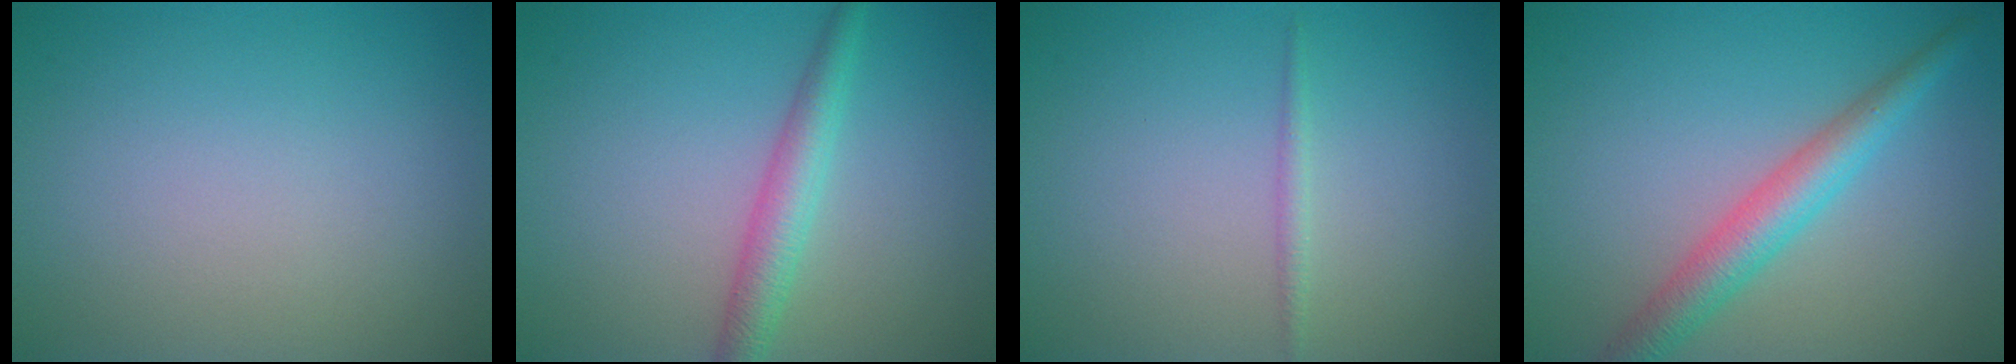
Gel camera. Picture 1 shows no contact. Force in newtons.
{"total": 3.0, "press": 3.0, "slide": 0.1}
{"total": 0.9, "press": 0.9, "slide": 0.0}
{"total": 4.0, "press": 4.0, "slide": 0.1}